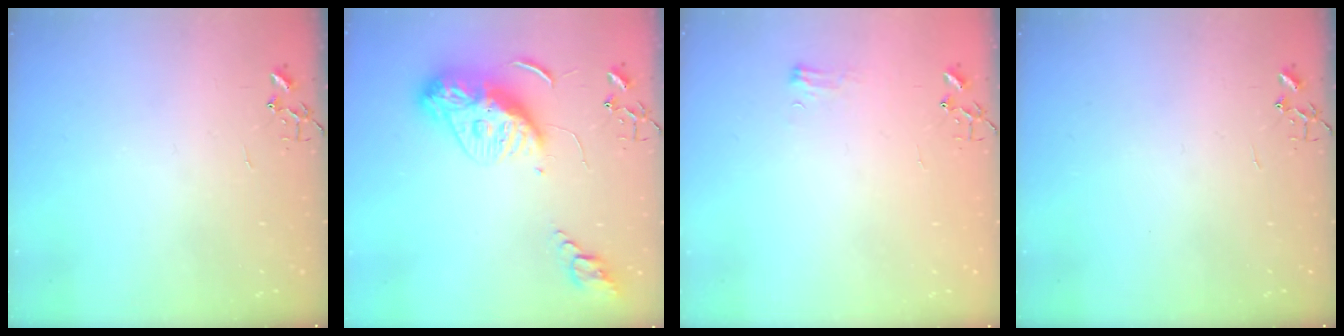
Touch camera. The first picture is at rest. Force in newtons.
{"total": 12.9, "press": 12.9, "slide": 1.2}
{"total": 5.5, "press": 5.5, "slide": 0.7}
{"total": 0.0}